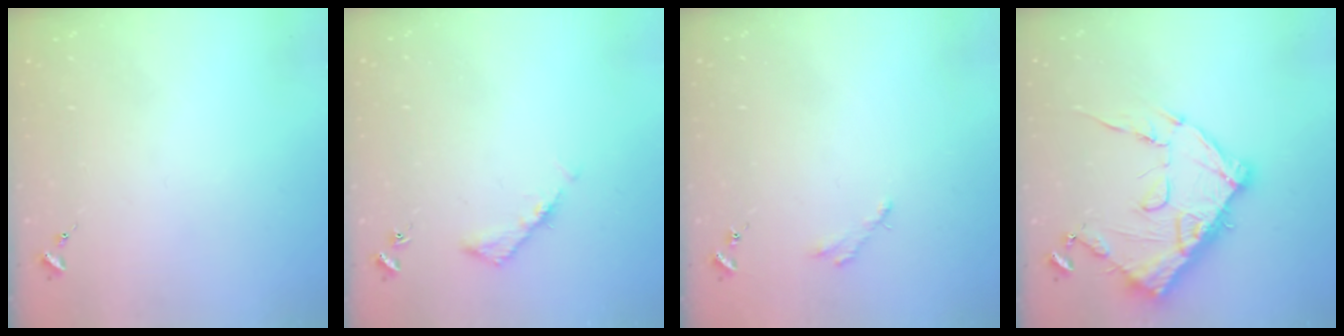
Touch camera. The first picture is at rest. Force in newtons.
{"total": 5.0, "press": 4.9, "slide": 0.8}
{"total": 2.5, "press": 2.5, "slide": 0.2}
{"total": 15.0, "press": 14.9, "slide": 1.5}